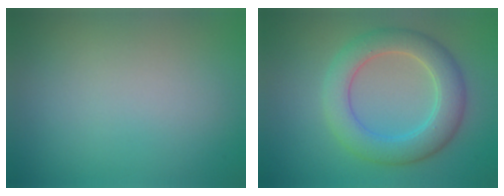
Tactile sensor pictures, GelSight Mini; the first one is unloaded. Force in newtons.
{"total": 5.0, "press": 5.0, "slide": 0.0}